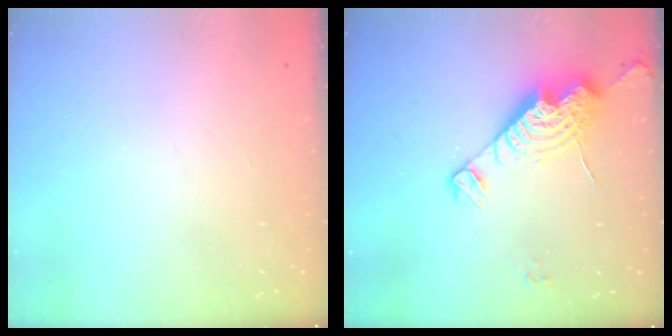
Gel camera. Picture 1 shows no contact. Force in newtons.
{"total": 13.8, "press": 13.7, "slide": 1.3}